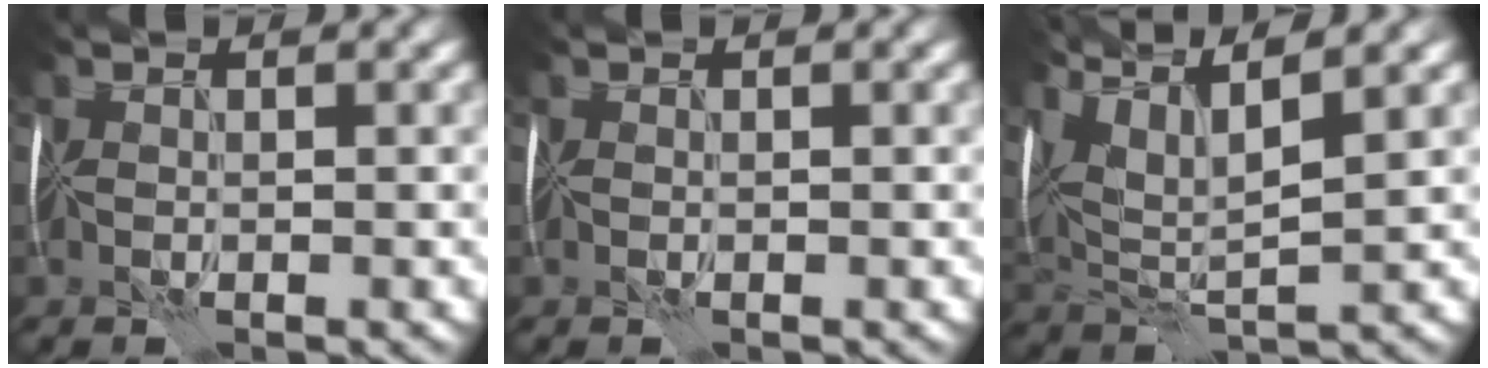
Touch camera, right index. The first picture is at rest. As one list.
[{"total": 0.0}, {"total": 9.0, "force": [5.0, 2.7, 7.0], "torque": [-0.151, 0.019, 0.088]}]